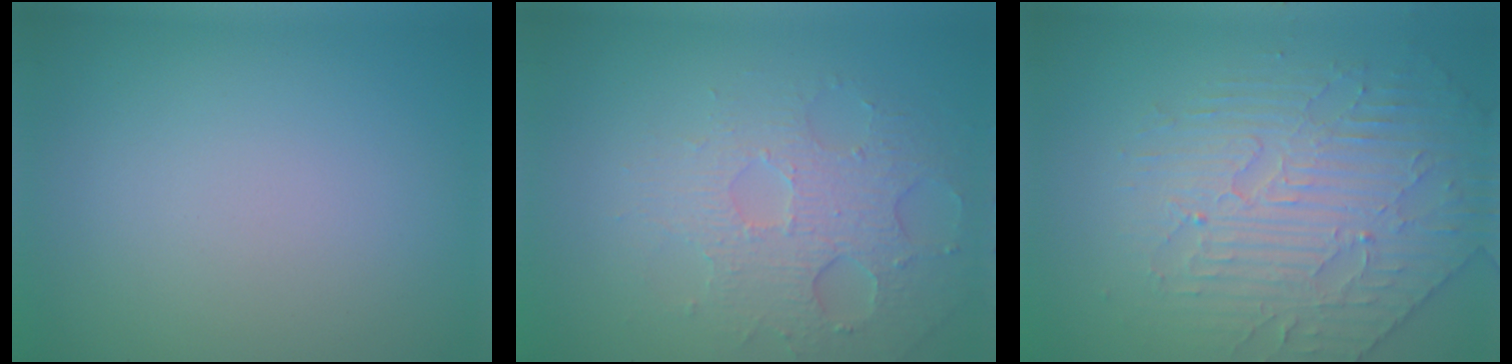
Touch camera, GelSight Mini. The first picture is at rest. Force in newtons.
{"total": 3.9, "press": 3.6, "slide": 1.5}
{"total": 4.1, "press": 4.1, "slide": 0.1}